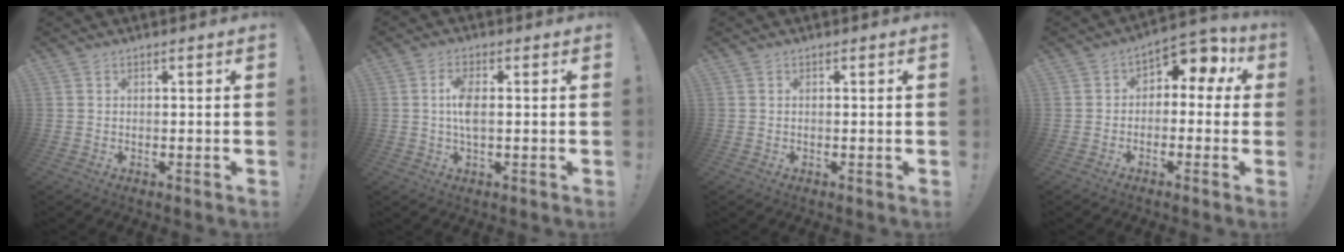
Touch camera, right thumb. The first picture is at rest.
{"total": 5.8, "force": [0.3, 2.3, 5.4], "torque": [-0.107, -0.001, 0.002]}
{"total": 0.0}
{"total": 5.4, "force": [0.2, 4.2, 3.4], "torque": [-0.035, 0.000, 0.004]}